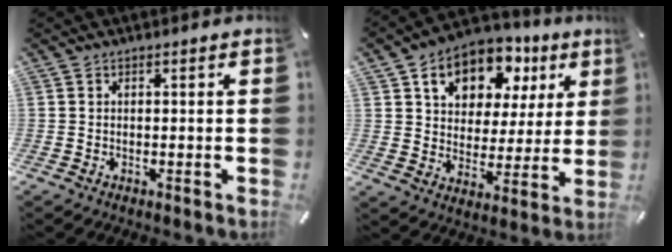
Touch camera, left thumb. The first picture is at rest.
{"total": 13.4, "force": [6.7, 9.7, 6.4], "torque": [-0.101, -0.028, 0.118]}